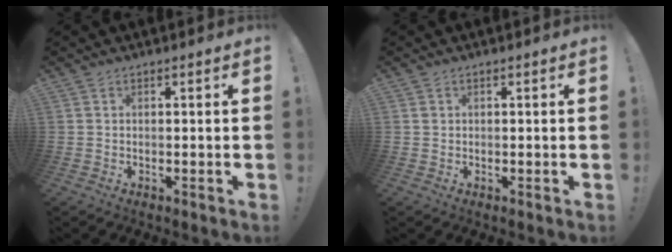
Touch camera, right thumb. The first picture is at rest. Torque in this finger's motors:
{"motor_torque": [0.01, 0.15, 0.18, -0.06, 0.00]}